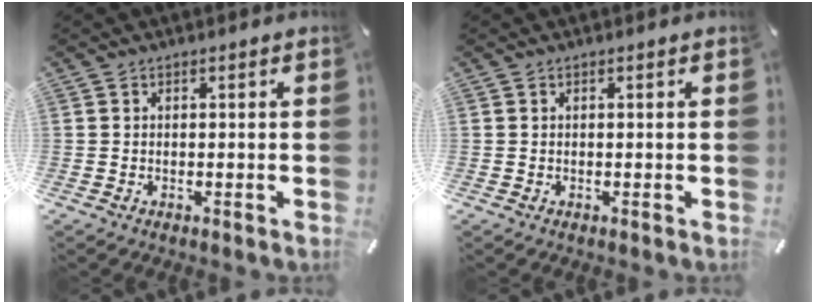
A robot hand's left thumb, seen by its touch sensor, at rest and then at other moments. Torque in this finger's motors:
{"motor_torque": [-0.04, -0.02, -0.01, 0.03, 0.00]}